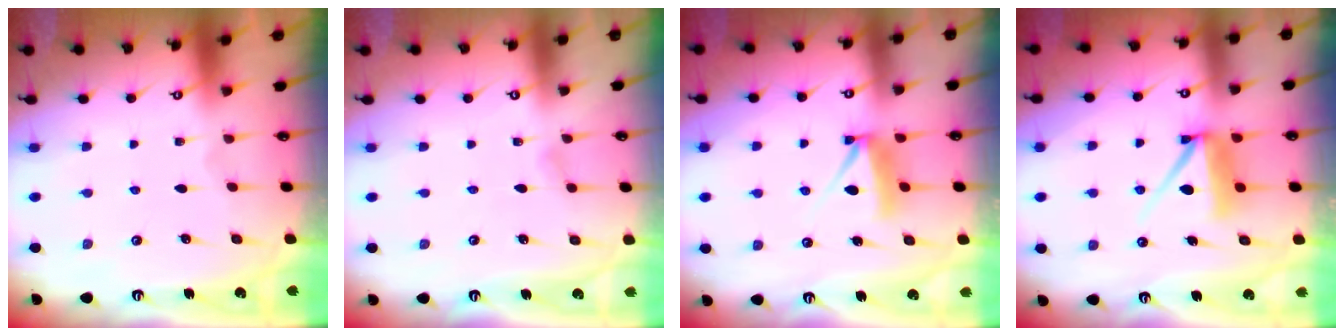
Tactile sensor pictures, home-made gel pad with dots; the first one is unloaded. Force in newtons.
{"total": 3.9, "press": 3.9, "slide": 0.5}
{"total": 7.5, "press": 7.5, "slide": 0.7}
{"total": 8.7, "press": 8.6, "slide": 0.5}